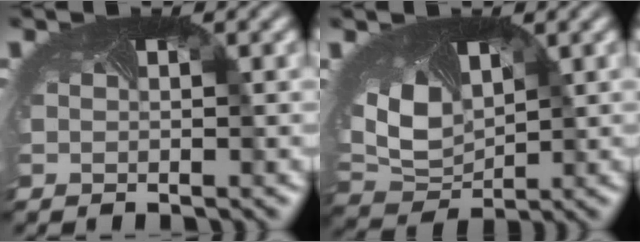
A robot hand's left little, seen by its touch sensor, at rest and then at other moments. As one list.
[{"total": 4.9, "force": [1.5, 3.5, 3.0], "torque": [-0.089, -0.020, 0.037]}]